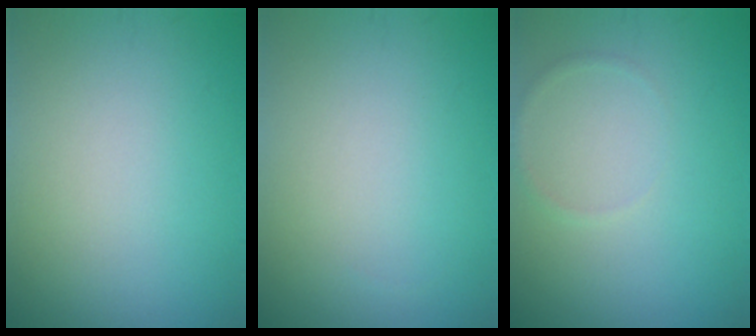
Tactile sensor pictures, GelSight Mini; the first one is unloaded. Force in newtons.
{"total": 0.0}
{"total": 0.7, "press": 0.7, "slide": 0.0}